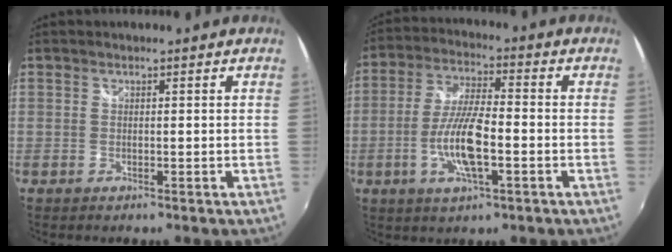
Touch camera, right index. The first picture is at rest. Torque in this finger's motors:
{"motor_torque": [1.74, -0.15, 0.63, 0.11]}